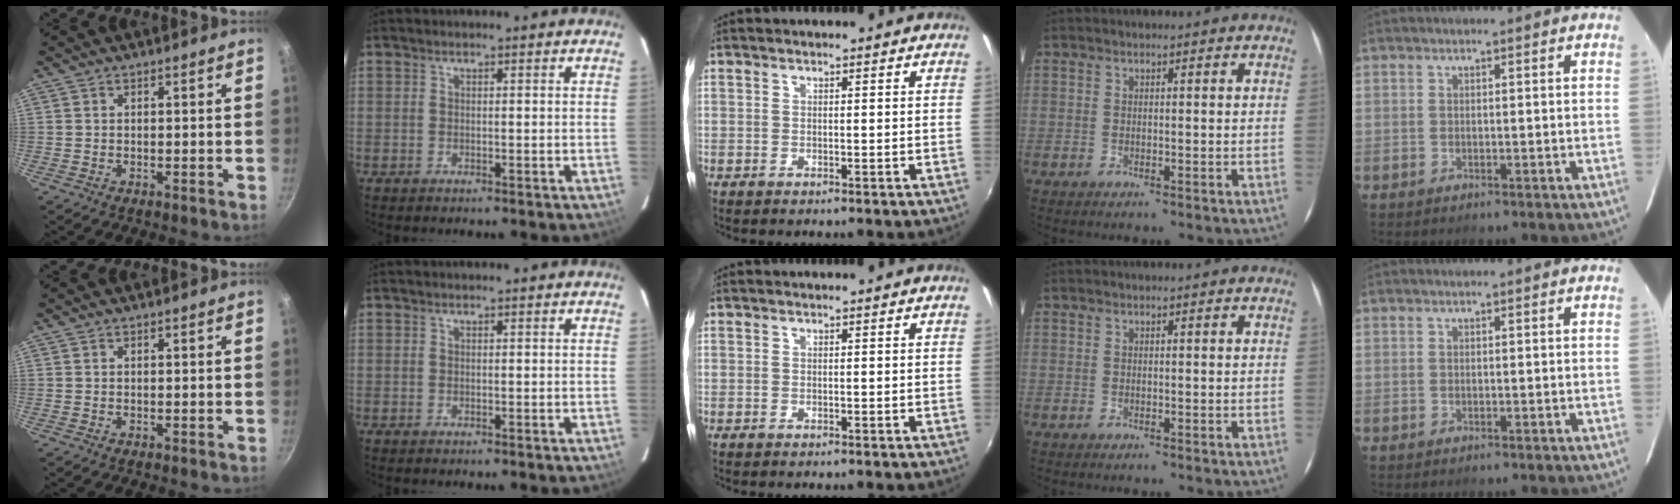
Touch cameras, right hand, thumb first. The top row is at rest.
{}